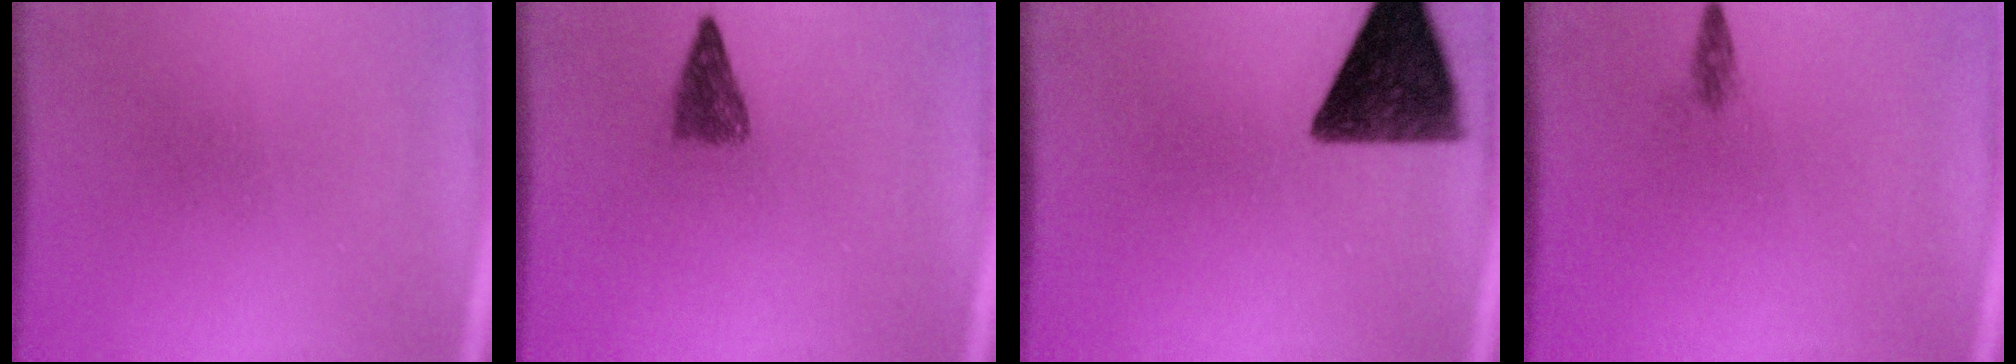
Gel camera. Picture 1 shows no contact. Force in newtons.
{"total": 2.9}
{"total": 12.3}
{"total": 1.1}